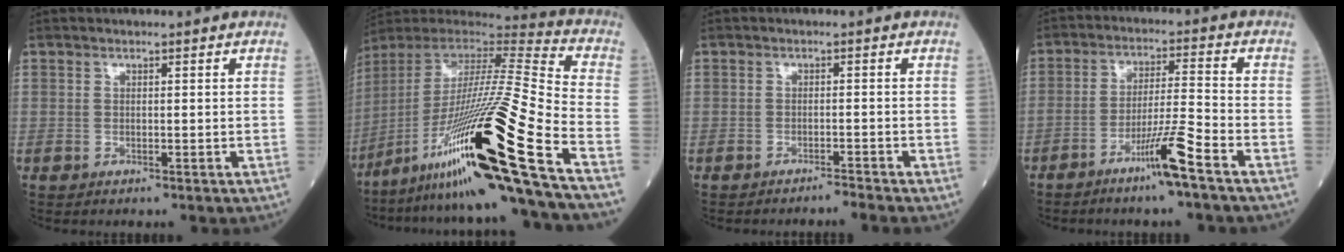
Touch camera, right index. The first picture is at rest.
{"total": 29.6, "force": [-15.6, -1.3, 25.2], "torque": [-0.432, -0.050, -0.281]}
{"total": 2.0, "force": [-1.8, -1.0, 0.1], "torque": [0.001, -0.003, -0.028]}
{"total": 7.7, "force": [-4.9, -1.1, 5.8], "torque": [-0.104, -0.006, -0.095]}